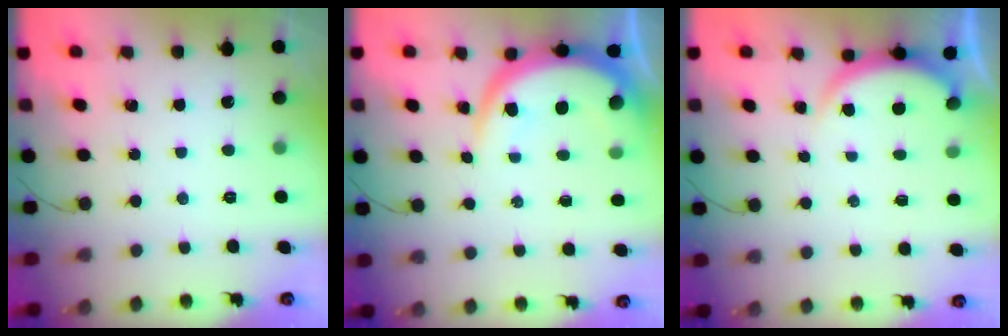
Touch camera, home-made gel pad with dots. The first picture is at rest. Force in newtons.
{"total": 9.0, "press": 9.0, "slide": 0.9}
{"total": 2.9, "press": 2.8, "slide": 0.5}